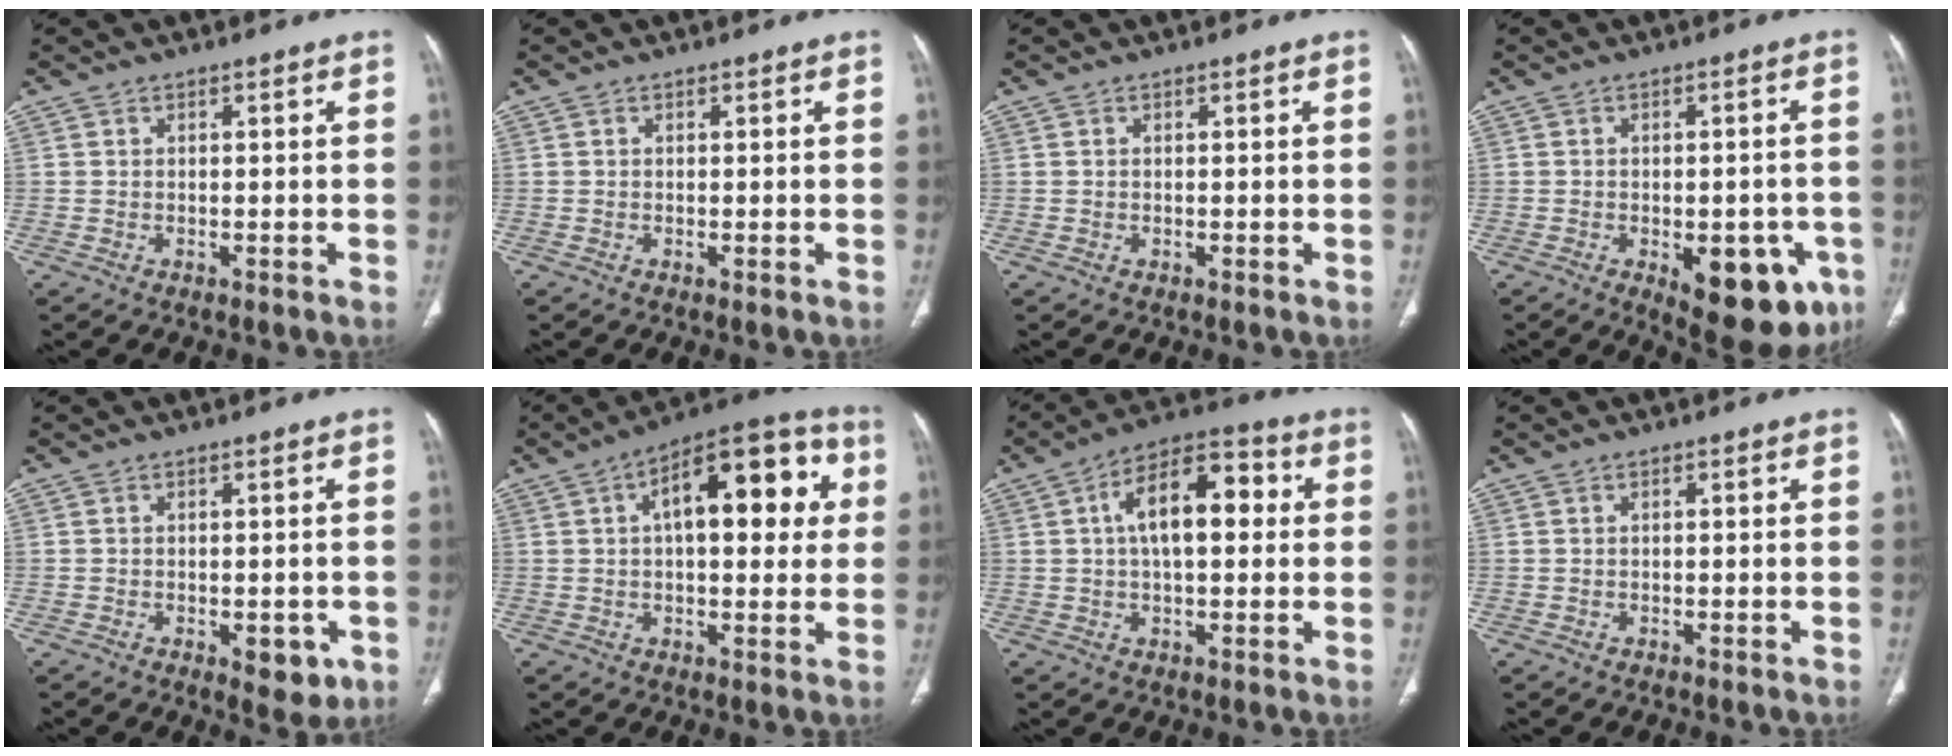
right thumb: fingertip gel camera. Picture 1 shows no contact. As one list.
[{"total": 0.0}, {"total": 0.0}, {"total": 14.5, "force": [-5.8, 7.0, 11.2], "torque": [-0.108, 0.008, -0.060]}, {"total": 4.1, "force": [-1.7, 2.2, 3.1], "torque": [-0.020, 0.000, -0.015]}, {"total": 19.1, "force": [4.6, 8.9, 16.3], "torque": [-0.187, 0.028, 0.057]}, {"total": 13.6, "force": [2.3, 6.8, 11.6], "torque": [-0.173, 0.030, 0.030]}, {"total": 0.5, "force": [0.1, 0.2, 0.5], "torque": [-0.012, 0.003, 0.004]}]